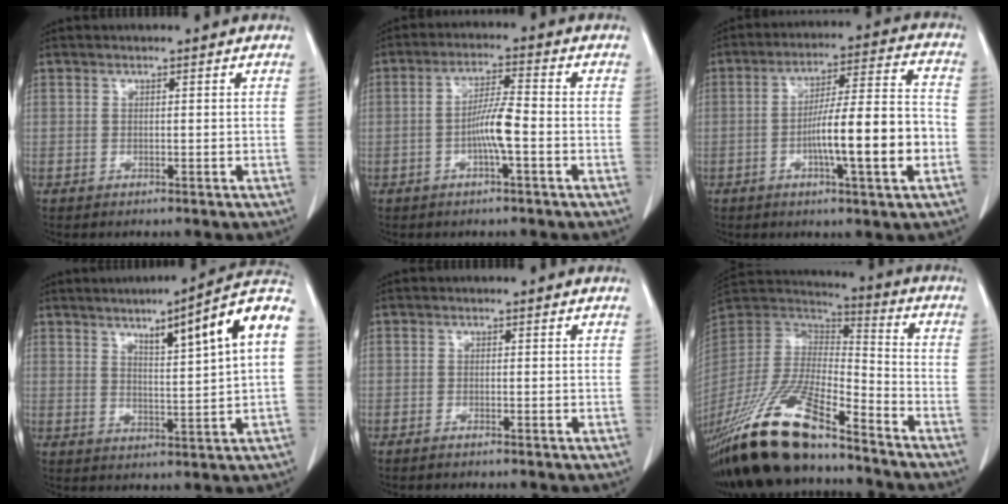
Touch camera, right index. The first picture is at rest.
{"total": 5.4, "force": [-1.6, 0.2, 5.2], "torque": [-0.106, 0.006, -0.029]}
{"total": 13.8, "force": [-3.6, 0.8, 13.4], "torque": [-0.216, 0.009, -0.058]}
{"total": 12.7, "force": [4.2, 0.1, 12.0], "torque": [-0.168, 0.017, 0.058]}
{"total": 0.8, "force": [-0.8, 0.1, 0.4], "torque": [-0.012, -0.001, -0.011]}
{"total": 24.4, "force": [-18.2, 5.2, 15.3], "torque": [-0.326, -0.039, -0.336]}